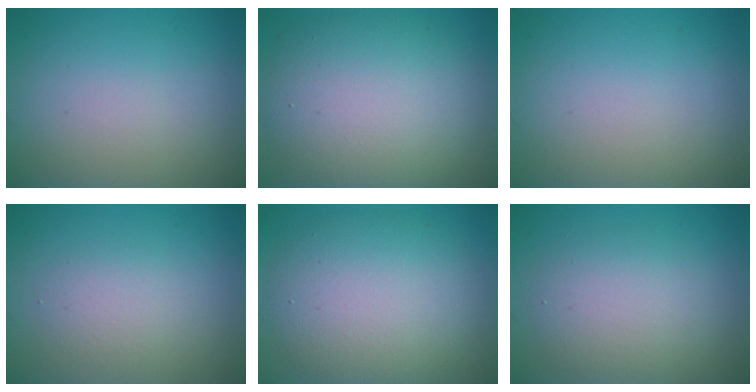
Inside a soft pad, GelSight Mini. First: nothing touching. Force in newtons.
{"total": 10.2, "press": 10.2, "slide": 0.7}
{"total": 0.0}
{"total": 2.0, "press": 2.0, "slide": 0.2}
{"total": 8.7, "press": 8.7, "slide": 0.4}
{"total": 4.2, "press": 4.2, "slide": 0.2}